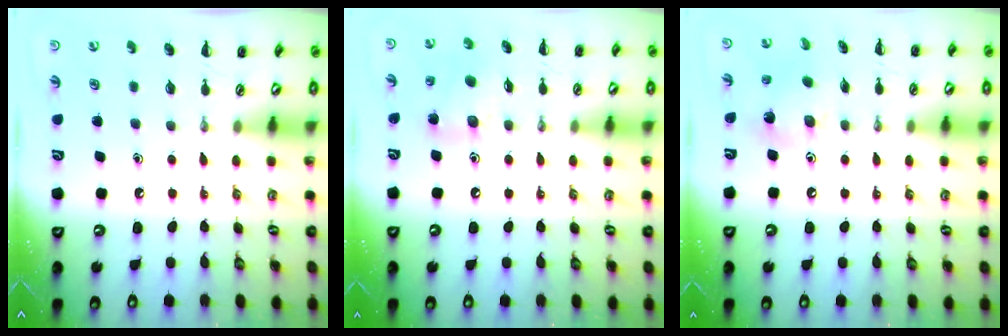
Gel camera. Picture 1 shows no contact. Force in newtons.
{"total": 11.5, "press": 11.2, "slide": 2.4}
{"total": 5.9, "press": 5.8, "slide": 1.2}